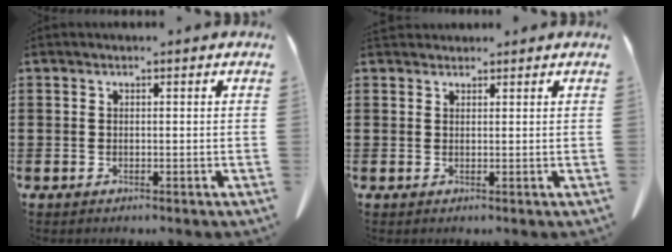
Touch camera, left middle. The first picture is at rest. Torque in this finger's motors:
{"motor_torque": [0.30, 0.23, 0.08, 0.05]}